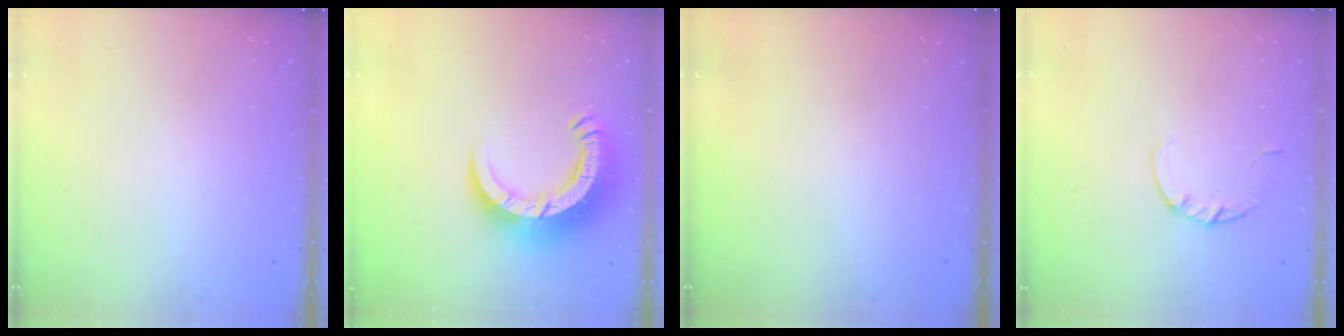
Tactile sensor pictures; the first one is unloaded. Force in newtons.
{"total": 13.1, "press": 13.0, "slide": 1.4}
{"total": 0.0}
{"total": 1.8, "press": 1.8, "slide": 0.3}